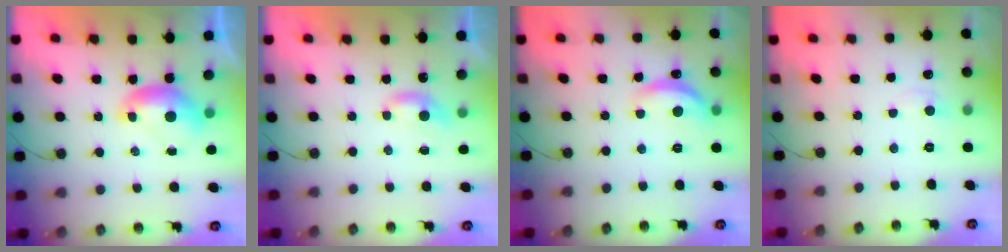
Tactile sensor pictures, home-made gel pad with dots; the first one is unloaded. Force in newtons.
{"total": 2.4, "press": 2.4, "slide": 0.4}
{"total": 7.0, "press": 7.0, "slide": 0.4}
{"total": 0.6, "press": 0.2, "slide": 0.6}